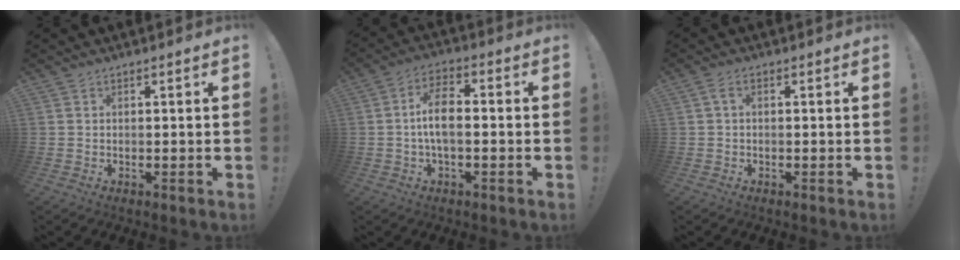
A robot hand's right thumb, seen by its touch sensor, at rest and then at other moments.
{"total": 8.7, "force": [-0.4, 4.0, 7.7], "torque": [-0.138, 0.008, -0.007]}
{"total": 1.9, "force": [0.0, 0.9, 1.7], "torque": [-0.034, 0.007, 0.000]}